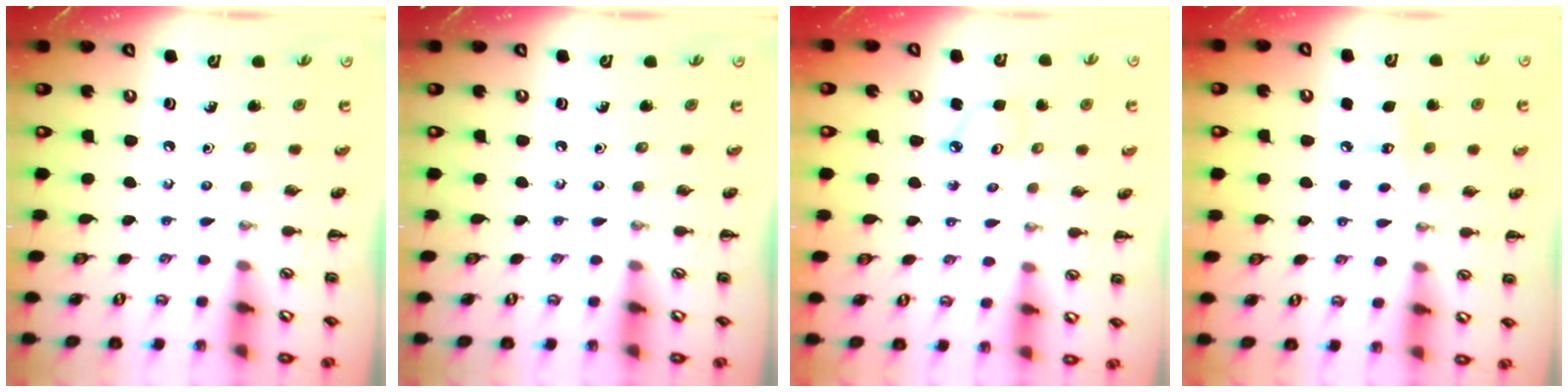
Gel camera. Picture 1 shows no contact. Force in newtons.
{"total": 0.0}
{"total": 3.0, "press": 2.9, "slide": 0.6}
{"total": 6.0, "press": 5.8, "slide": 1.6}